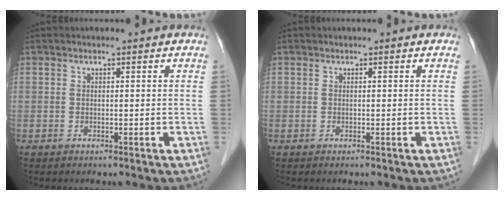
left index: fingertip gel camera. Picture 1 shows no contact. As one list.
[{"total": 0.0}]